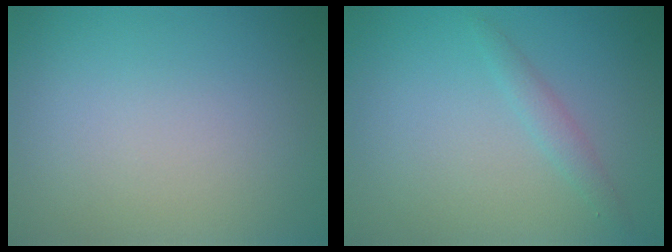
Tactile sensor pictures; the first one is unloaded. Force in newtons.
{"total": 1.4, "press": 1.4, "slide": 0.0}